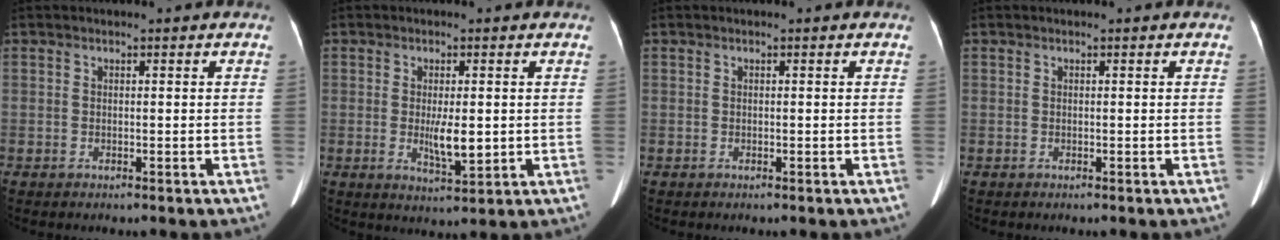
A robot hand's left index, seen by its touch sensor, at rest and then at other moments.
{"total": 4.7, "force": [-0.4, 1.3, 4.5], "torque": [-0.079, -0.012, 0.001]}
{"total": 0.0}
{"total": 0.0}